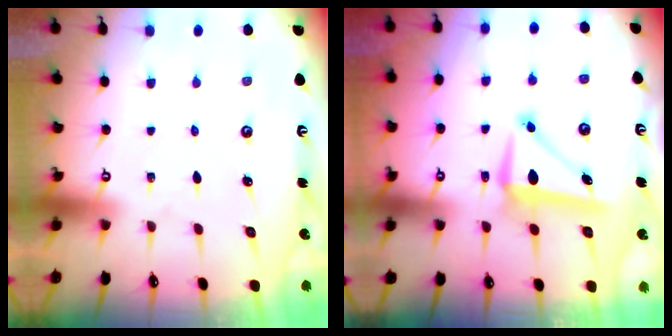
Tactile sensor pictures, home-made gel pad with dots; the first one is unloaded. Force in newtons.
{"total": 8.0, "press": 7.9, "slide": 1.4}